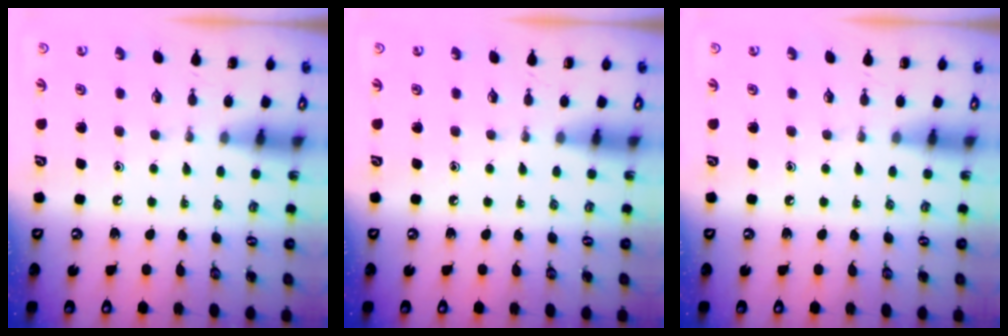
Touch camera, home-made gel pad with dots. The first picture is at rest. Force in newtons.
{"total": 0.0}
{"total": 0.0}